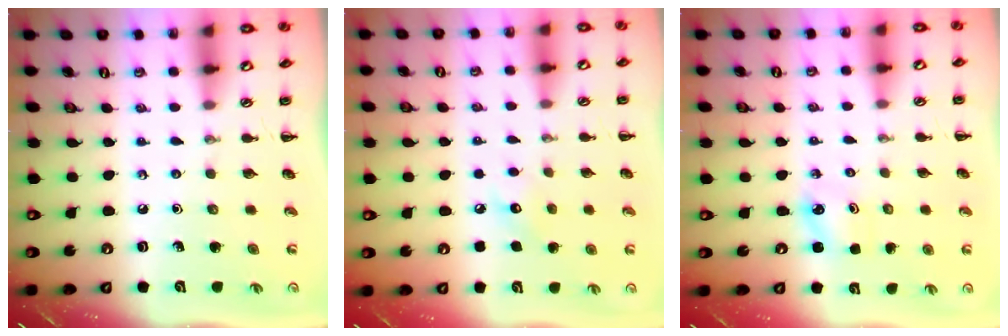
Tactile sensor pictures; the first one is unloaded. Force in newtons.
{"total": 5.7, "press": 5.6, "slide": 1.1}
{"total": 2.9, "press": 2.9, "slide": 0.6}